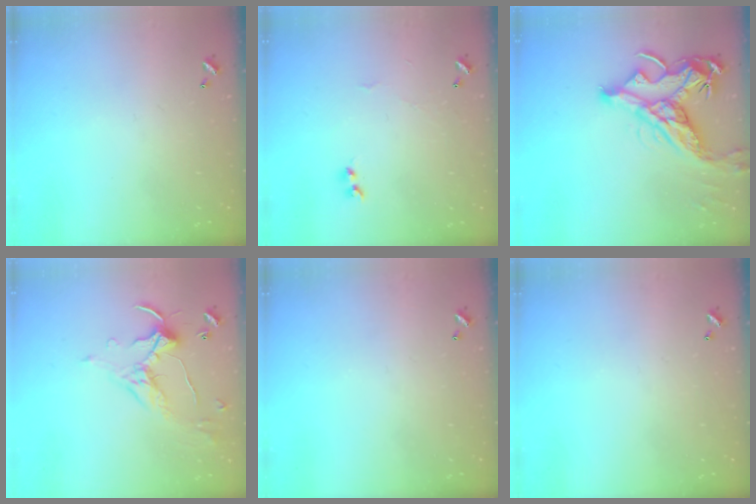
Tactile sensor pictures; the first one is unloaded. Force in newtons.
{"total": 2.1, "press": 2.1, "slide": 0.5}
{"total": 14.7, "press": 14.5, "slide": 2.1}
{"total": 1.7, "press": 1.5, "slide": 0.8}
{"total": 0.0}
{"total": 0.0}